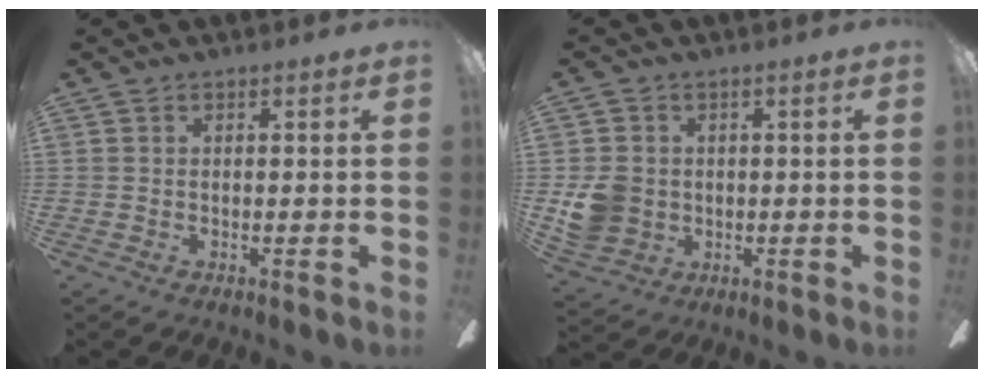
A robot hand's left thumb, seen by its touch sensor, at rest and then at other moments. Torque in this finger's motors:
{"motor_torque": [0.55, 1.62, 0.51, -0.62, 0.09]}